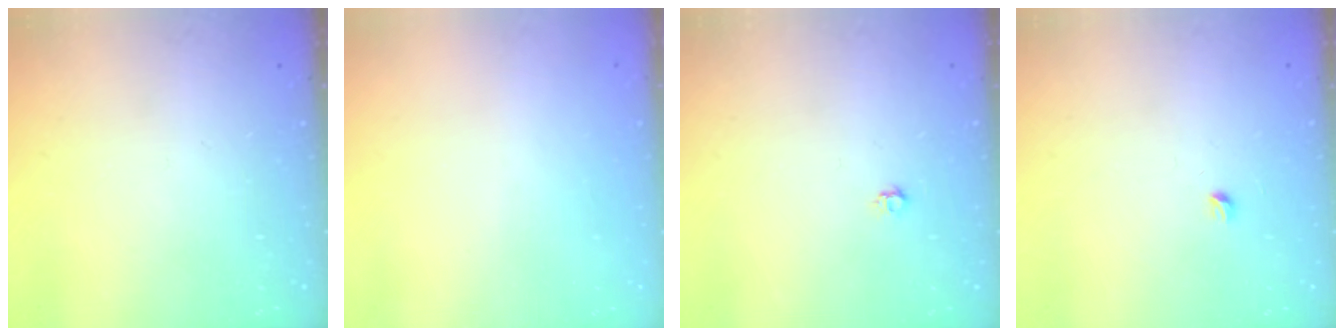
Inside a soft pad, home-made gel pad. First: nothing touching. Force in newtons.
{"total": 0.9, "press": 0.9, "slide": 0.1}
{"total": 4.0, "press": 3.9, "slide": 0.7}
{"total": 2.9, "press": 2.9, "slide": 0.4}